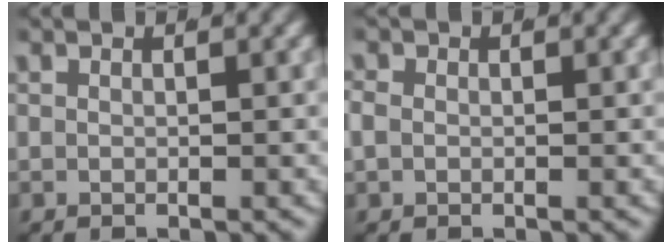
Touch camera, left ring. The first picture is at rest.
{"total": 1.3, "force": [-0.2, 1.1, 0.7], "torque": [-0.023, -0.007, 0.001]}